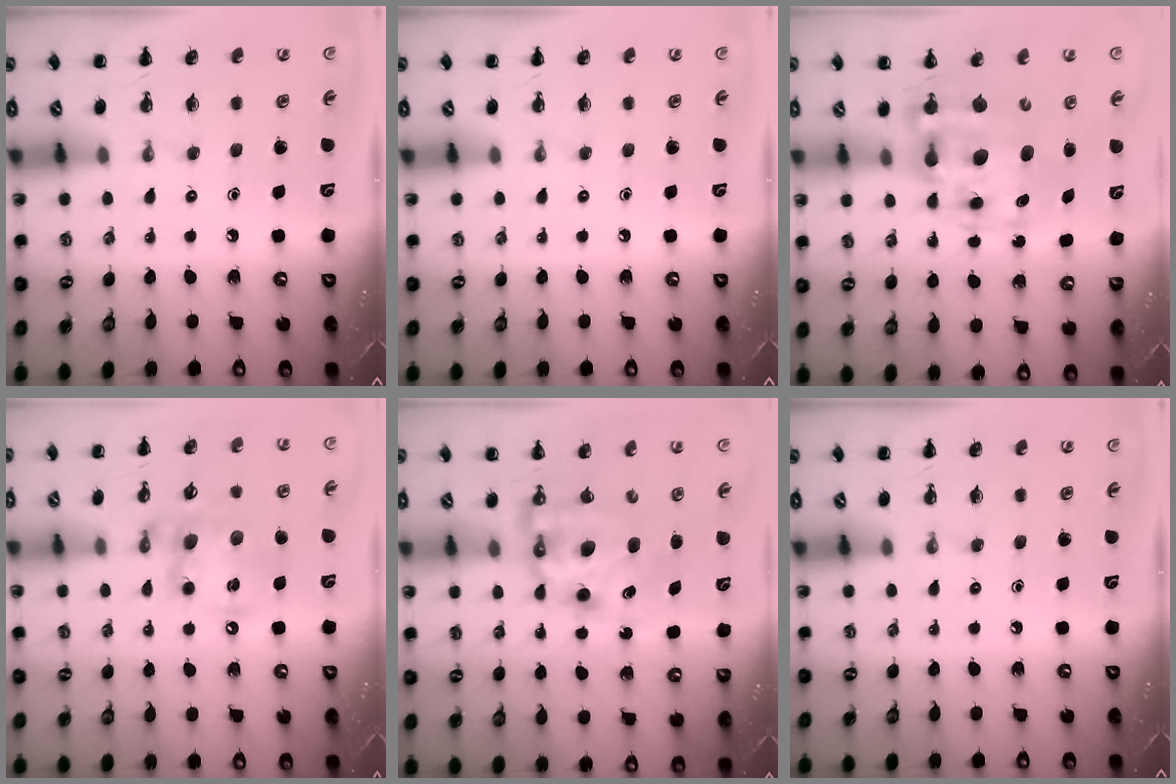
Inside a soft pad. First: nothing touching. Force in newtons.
{"total": 0.0}
{"total": 11.7, "press": 11.4, "slide": 2.8}
{"total": 14.6, "press": 14.3, "slide": 3.0}
{"total": 9.2, "press": 9.0, "slide": 2.2}
{"total": 0.0}